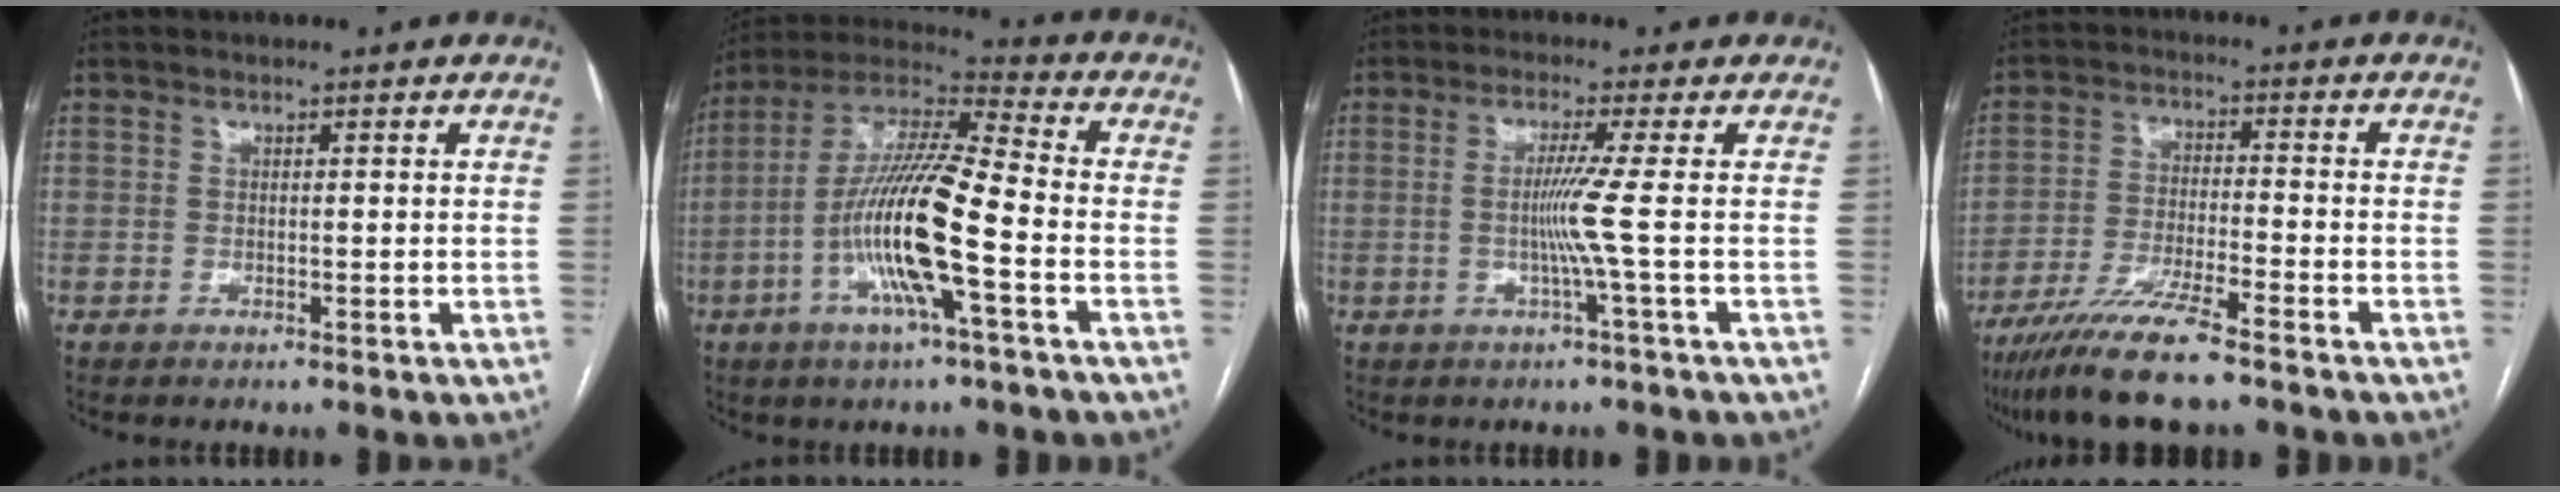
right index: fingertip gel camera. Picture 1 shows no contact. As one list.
[{"total": 16.0, "force": [-4.4, 1.2, 15.3], "torque": [-0.304, 0.002, -0.088]}, {"total": 4.7, "force": [-0.6, -2.2, 4.1], "torque": [-0.079, -0.006, -0.011]}, {"total": 11.0, "force": [-8.4, 0.5, 7.1], "torque": [-0.128, -0.030, -0.148]}]